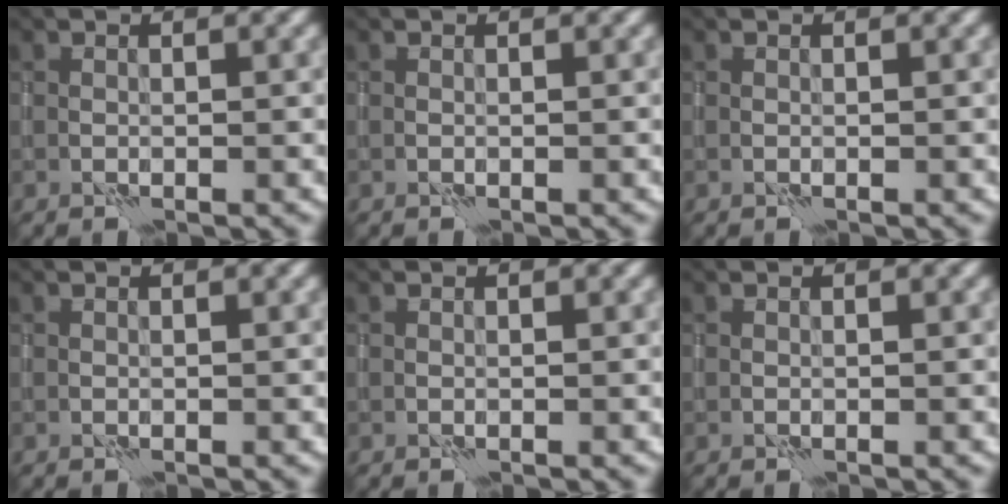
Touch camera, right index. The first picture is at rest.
{"total": 0.0}
{"total": 0.0}
{"total": 0.0}
{"total": 0.0}
{"total": 0.0}